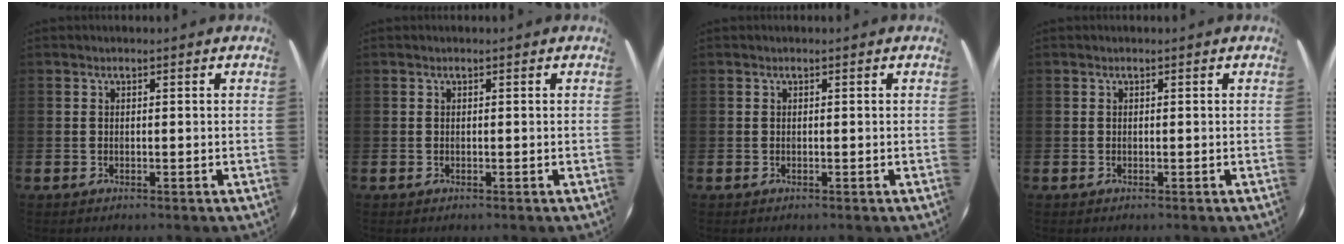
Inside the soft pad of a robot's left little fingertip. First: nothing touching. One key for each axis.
{"total": 0.0}
{"total": 0.0}
{"total": 0.0}